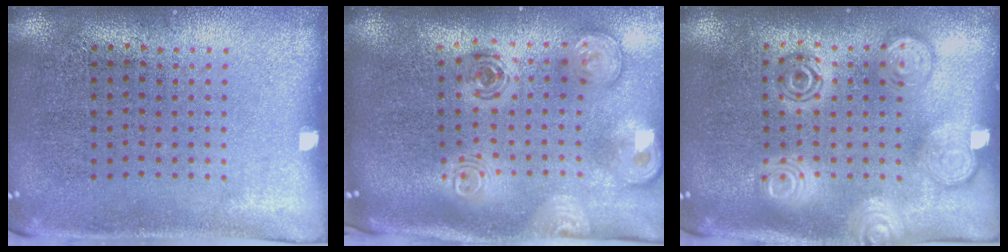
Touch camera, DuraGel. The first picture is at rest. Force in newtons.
{"total": 2.9, "press": 2.1, "slide": 2.1}
{"total": 2.9, "press": 2.8, "slide": 0.4}